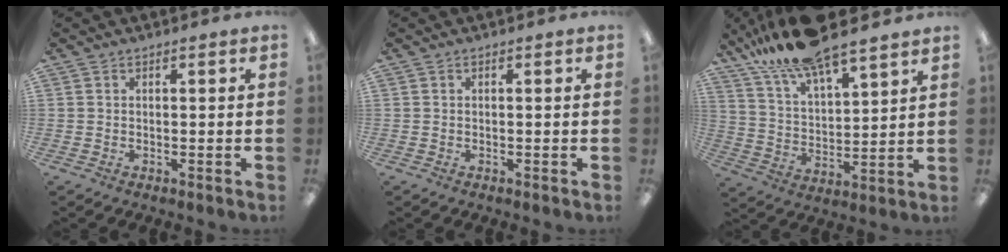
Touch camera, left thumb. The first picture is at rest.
{"total": 0.0}
{"total": 15.6, "force": [13.4, 3.5, 7.3], "torque": [-0.153, -0.078, 0.237]}